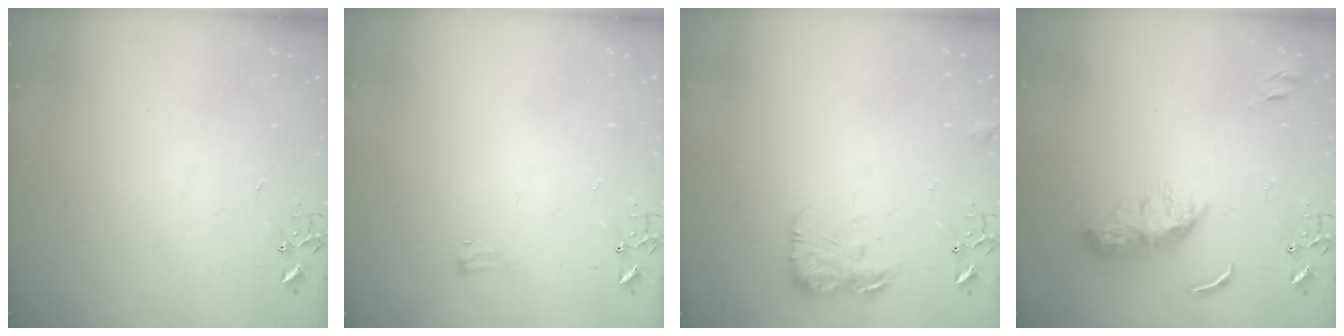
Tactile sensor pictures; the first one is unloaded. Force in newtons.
{"total": 4.1, "press": 4.1, "slide": 0.6}
{"total": 11.7, "press": 11.7, "slide": 0.4}
{"total": 9.4, "press": 9.4, "slide": 0.4}